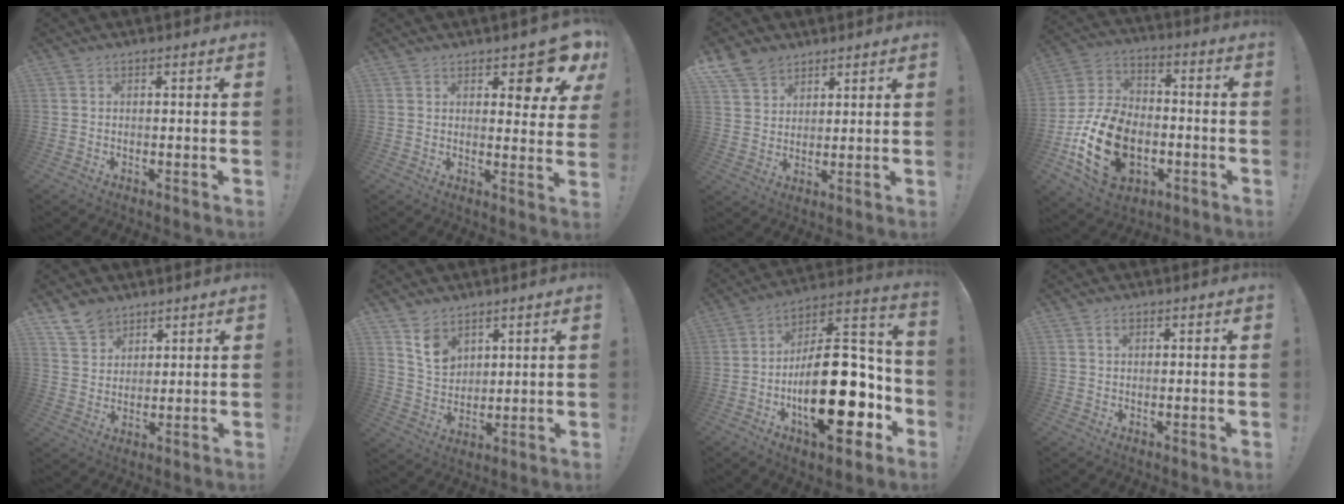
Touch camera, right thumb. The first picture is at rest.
{"total": 8.7, "force": [6.0, 3.1, 5.5], "torque": [-0.054, -0.047, 0.103]}
{"total": 8.5, "force": [6.2, 5.4, 2.0], "torque": [-0.039, -0.040, 0.125]}
{"total": 21.6, "force": [-6.9, 14.6, 14.3], "torque": [-0.257, 0.040, -0.105]}
{"total": 7.9, "force": [6.0, 5.0, 1.5], "torque": [-0.031, -0.035, 0.118]}
{"total": 9.1, "force": [5.8, 6.3, 3.2], "torque": [-0.045, -0.035, 0.112]}
{"total": 29.8, "force": [-6.7, 13.4, 25.8], "torque": [-0.422, 0.051, -0.094]}
{"total": 1.3, "force": [0.9, 0.6, 0.8], "torque": [-0.001, -0.003, 0.012]}